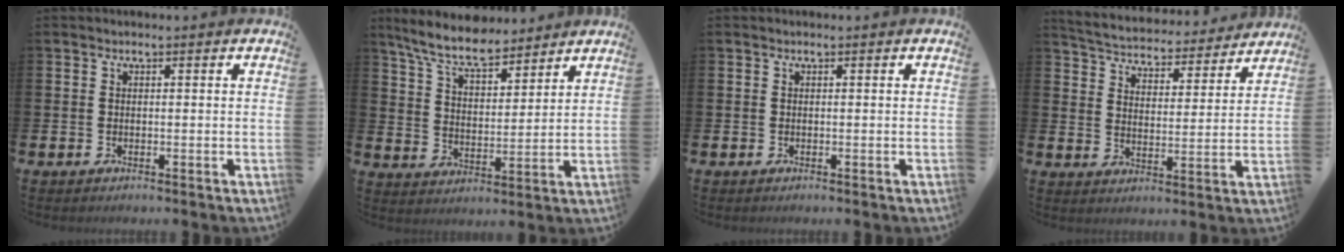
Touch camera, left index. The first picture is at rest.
{"total": 8.2, "force": [7.3, 2.0, 3.1], "torque": [-0.093, -0.027, 0.133]}
{"total": 0.0}
{"total": 5.1, "force": [4.9, 1.1, 0.3], "torque": [-0.031, -0.046, 0.082]}